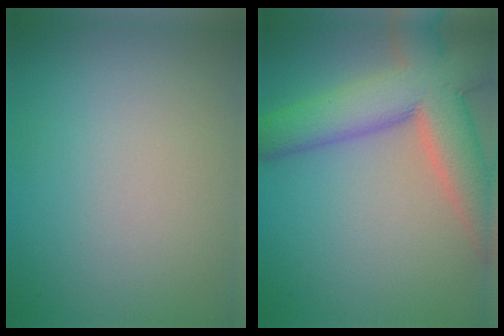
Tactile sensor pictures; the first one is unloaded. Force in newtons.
{"total": 9.8, "press": 9.7, "slide": 0.6}